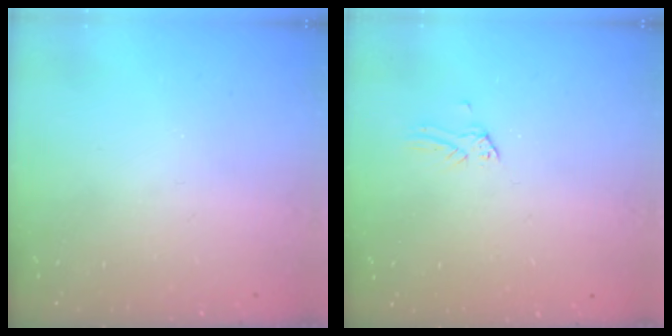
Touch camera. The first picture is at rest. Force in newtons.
{"total": 0.0}